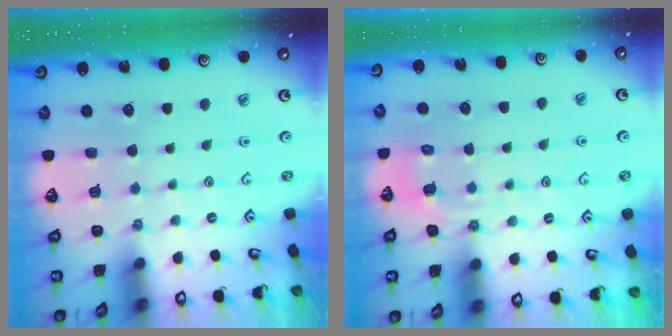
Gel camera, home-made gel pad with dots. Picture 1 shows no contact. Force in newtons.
{"total": 5.4, "press": 5.2, "slide": 1.2}